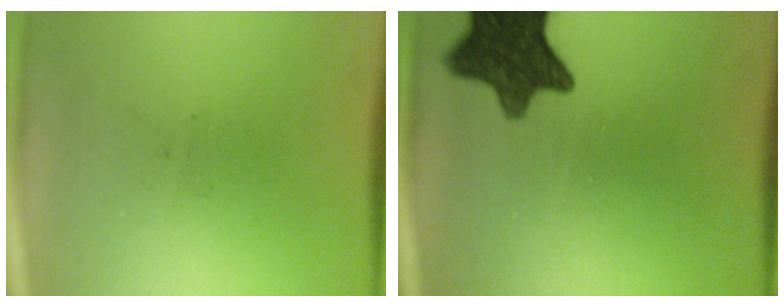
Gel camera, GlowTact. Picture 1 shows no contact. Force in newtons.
{"total": 11.4}